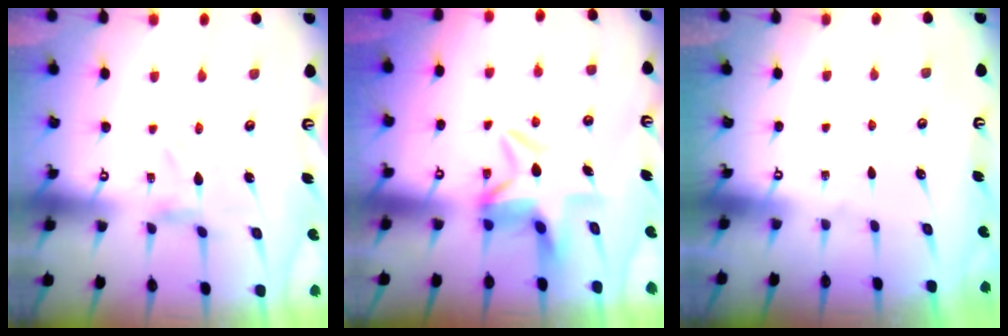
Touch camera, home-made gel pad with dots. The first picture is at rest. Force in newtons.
{"total": 6.6, "press": 6.2, "slide": 2.3}
{"total": 0.0}